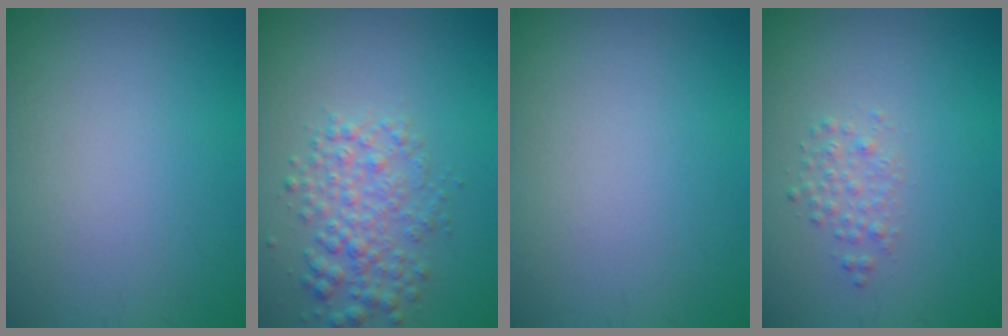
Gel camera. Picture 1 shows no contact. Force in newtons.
{"total": 3.6, "press": 3.6, "slide": 0.1}
{"total": 0.0}
{"total": 1.4, "press": 1.4, "slide": 0.0}